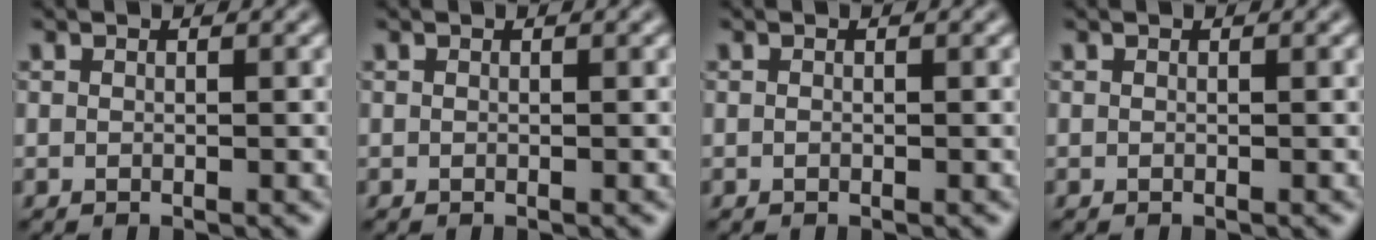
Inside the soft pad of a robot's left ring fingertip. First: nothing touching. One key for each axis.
{"total": 0.0}
{"total": 0.0}
{"total": 0.0}